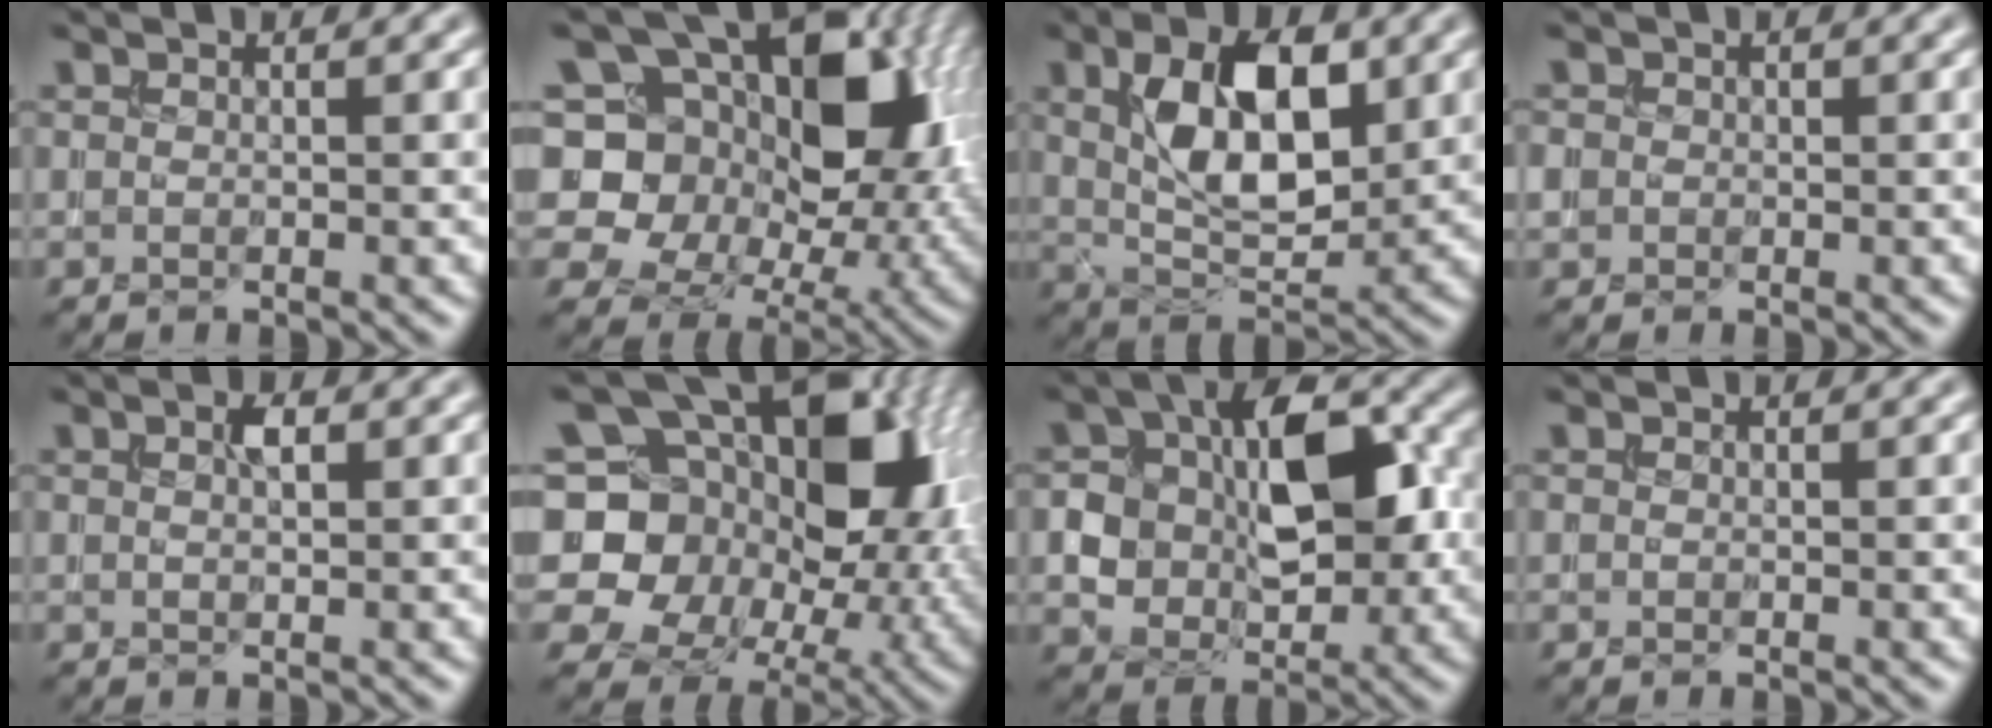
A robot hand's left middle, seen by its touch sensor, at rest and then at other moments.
{"total": 17.7, "force": [3.8, 12.7, 11.8], "torque": [-0.197, 0.018, 0.072]}
{"total": 8.6, "force": [2.1, 4.4, 7.1], "torque": [-0.124, -0.004, 0.039]}
{"total": 1.4, "force": [-0.1, 1.3, 0.3], "torque": [-0.003, -0.005, -0.003]}
{"total": 1.7, "force": [0.5, 0.8, 1.4], "torque": [-0.027, -0.001, 0.008]}
{"total": 19.0, "force": [2.8, 14.2, 12.3], "torque": [-0.204, 0.008, 0.054]}
{"total": 10.3, "force": [-0.2, 6.6, 7.9], "torque": [-0.127, 0.013, -0.006]}
{"total": 0.0}